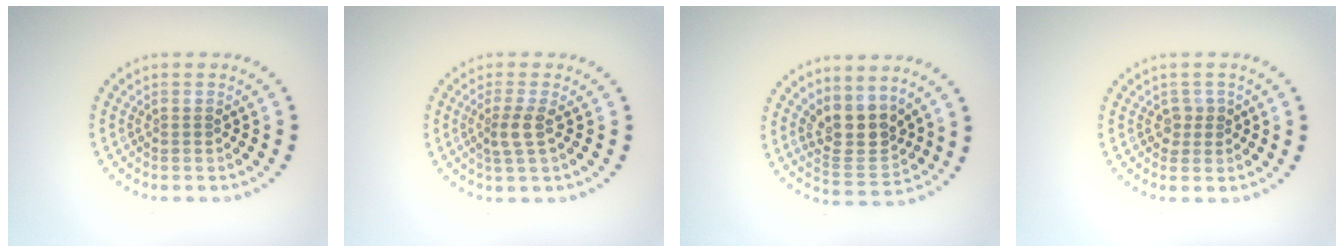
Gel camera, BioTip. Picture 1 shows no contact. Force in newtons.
{"total": 2.0, "press": 1.6, "slide": 1.2}
{"total": 3.9, "press": 3.4, "slide": 1.9}
{"total": 1.4, "press": 1.1, "slide": 0.9}